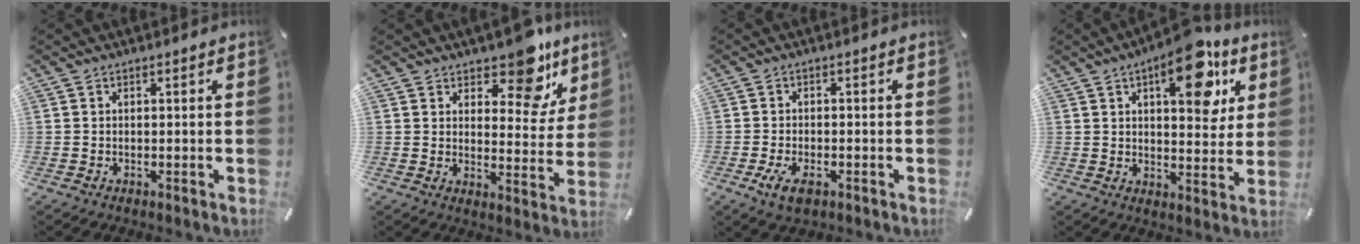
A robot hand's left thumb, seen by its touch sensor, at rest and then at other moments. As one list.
[{"total": 12.3, "force": [8.9, 5.6, 6.5], "torque": [-0.060, -0.076, 0.150]}, {"total": 4.4, "force": [-2.1, 2.4, 3.1], "torque": [-0.069, 0.004, -0.039]}, {"total": 16.5, "force": [8.3, 7.4, 12.2], "torque": [-0.159, -0.036, 0.131]}]